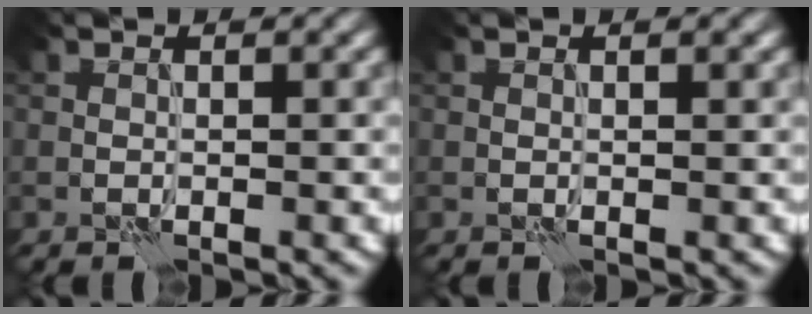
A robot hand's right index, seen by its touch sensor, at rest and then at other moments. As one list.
[{"total": 0.6, "force": [0.4, 0.1, 0.5], "torque": [-0.007, -0.001, 0.003]}]